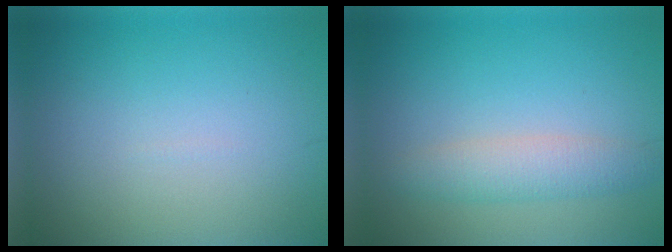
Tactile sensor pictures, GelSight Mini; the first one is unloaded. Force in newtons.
{"total": 3.0, "press": 3.0, "slide": 0.0}